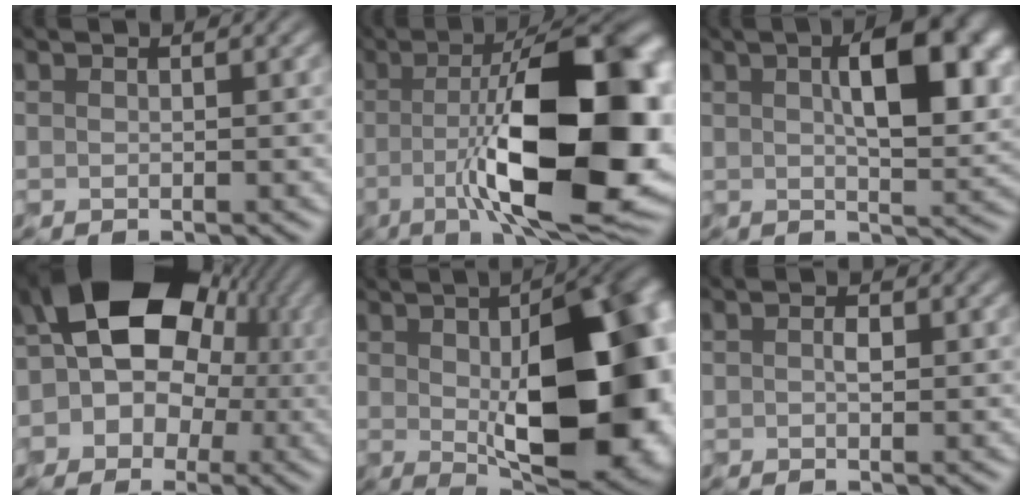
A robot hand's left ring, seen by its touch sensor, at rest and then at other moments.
{"total": 16.7, "force": [-1.4, 4.9, 15.9], "torque": [-0.208, 0.012, -0.033]}
{"total": 8.7, "force": [2.0, 3.5, 7.7], "torque": [-0.115, 0.007, 0.030]}
{"total": 11.5, "force": [0.8, 9.3, 6.8], "torque": [-0.080, 0.007, -0.024]}
{"total": 17.0, "force": [-0.2, 7.8, 15.1], "torque": [-0.179, -0.016, 0.007]}
{"total": 0.9, "force": [-0.3, 0.3, 0.8], "torque": [-0.017, 0.001, -0.007]}